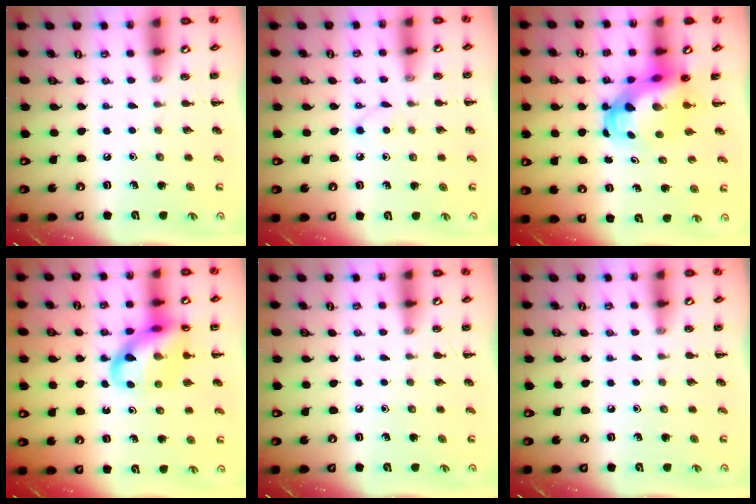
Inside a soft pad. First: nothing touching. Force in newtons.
{"total": 2.9, "press": 2.7, "slide": 0.9}
{"total": 5.8, "press": 5.6, "slide": 1.6}
{"total": 15.2, "press": 15.0, "slide": 2.6}
{"total": 0.0}
{"total": 0.0}